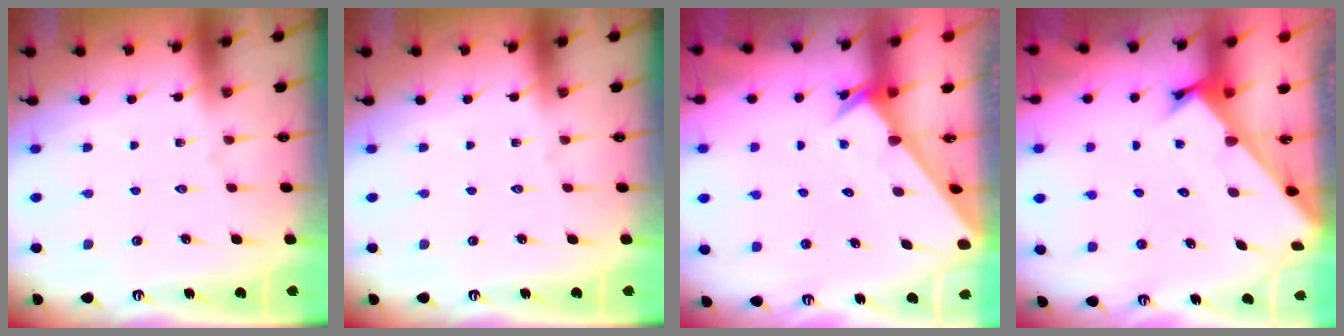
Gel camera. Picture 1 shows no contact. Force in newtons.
{"total": 0.0}
{"total": 2.0, "press": 2.0, "slide": 0.2}
{"total": 2.4, "press": 2.4, "slide": 0.2}